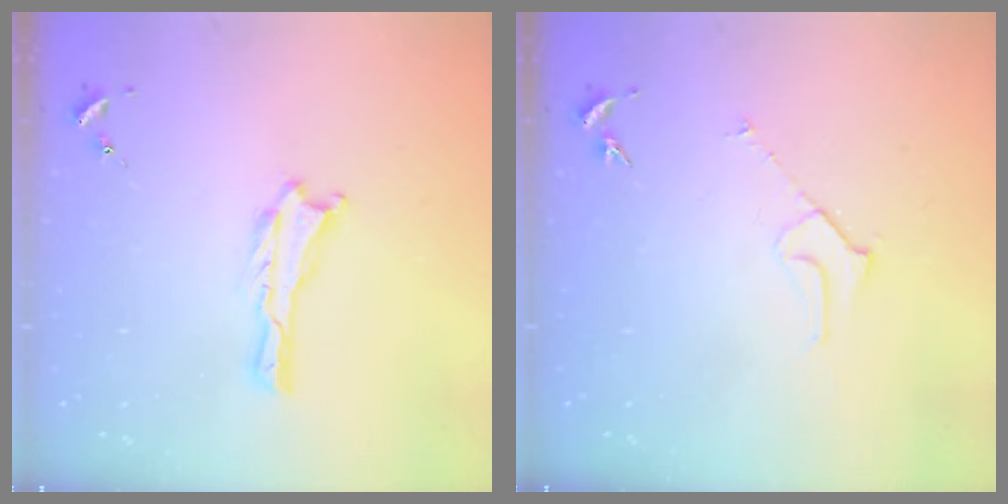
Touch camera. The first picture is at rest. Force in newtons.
{"total": 2.3, "press": 2.3, "slide": 0.2}